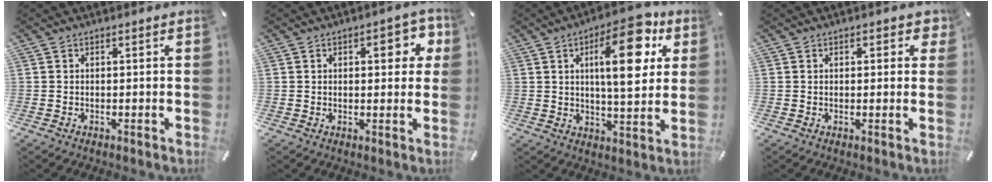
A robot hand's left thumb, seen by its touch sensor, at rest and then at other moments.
{"total": 7.0, "force": [2.1, 3.5, 5.7], "torque": [-0.064, -0.006, 0.027]}
{"total": 17.1, "force": [6.6, 6.8, 14.3], "torque": [-0.203, -0.018, 0.098]}
{"total": 2.0, "force": [0.7, 1.3, 1.3], "torque": [-0.011, 0.001, 0.008]}